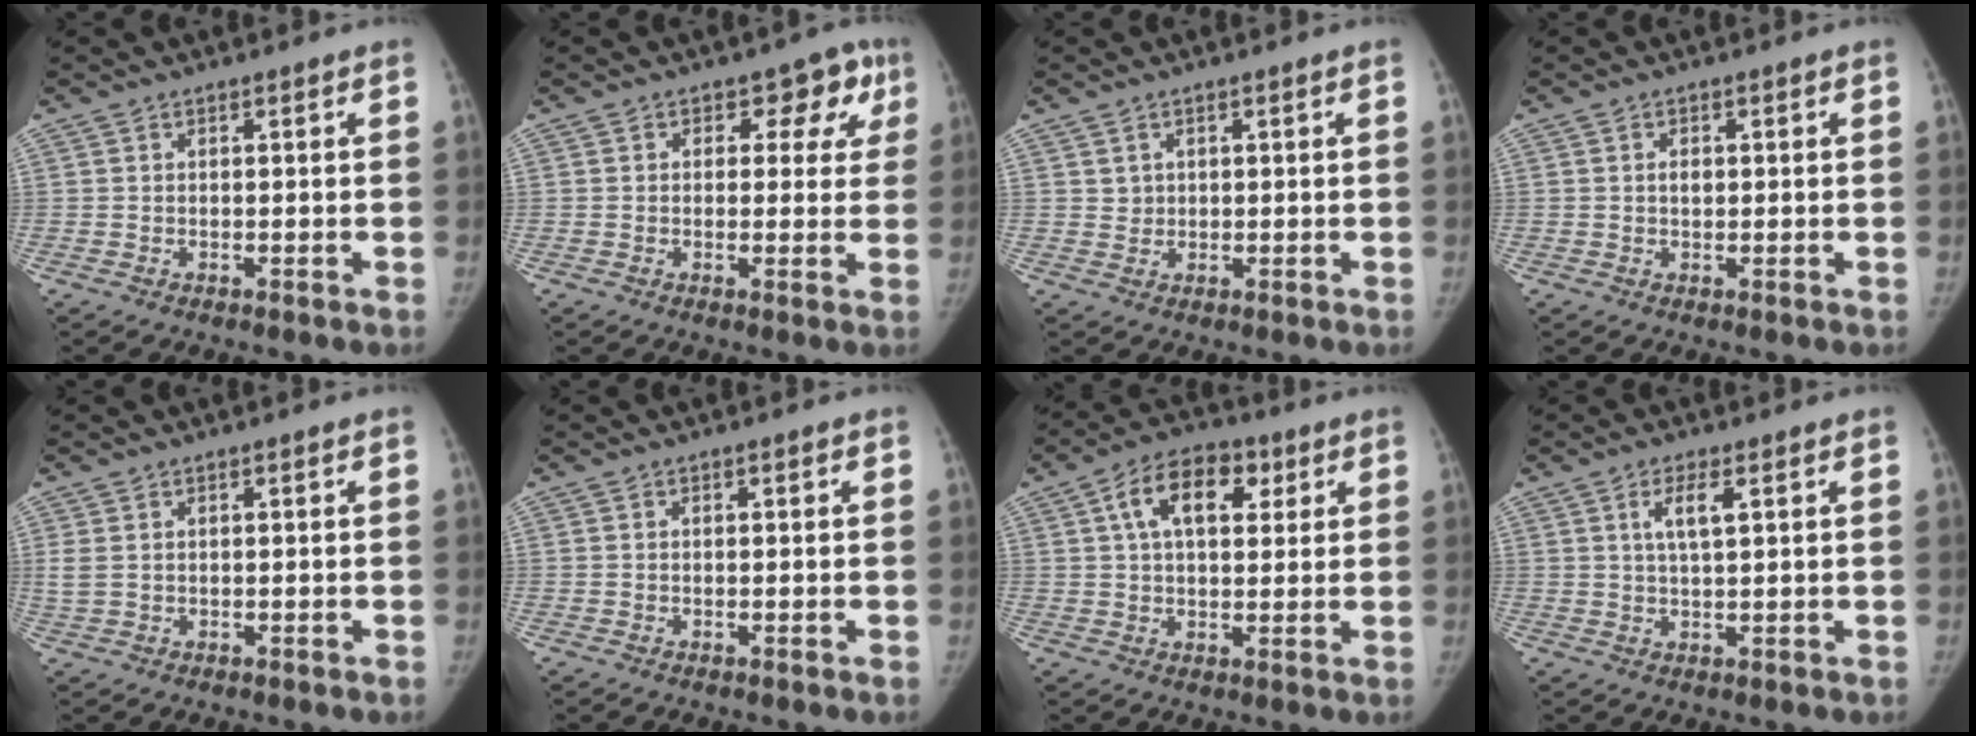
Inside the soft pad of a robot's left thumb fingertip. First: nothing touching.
{"total": 6.6, "force": [2.4, 4.7, 4.0], "torque": [0.009, 0.000, 0.018]}
{"total": 1.5, "force": [0.7, 1.3, 0.3], "torque": [0.009, -0.003, 0.010]}
{"total": 1.4, "force": [0.2, 1.0, 1.0], "torque": [-0.008, 0.002, 0.002]}
{"total": 2.1, "force": [0.5, 1.4, 1.5], "torque": [-0.051, 0.005, 0.014]}
{"total": 0.0}
{"total": 11.3, "force": [4.0, 6.8, 8.2], "torque": [-0.111, 0.009, 0.058]}
{"total": 4.1, "force": [1.6, 1.1, 3.6], "torque": [-0.069, -0.003, 0.031]}